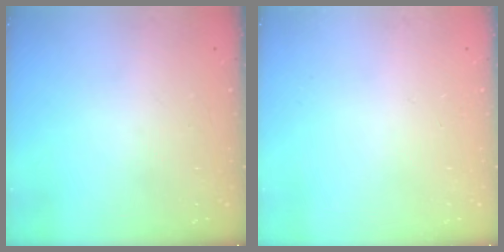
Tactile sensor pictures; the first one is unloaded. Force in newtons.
{"total": 0.0}